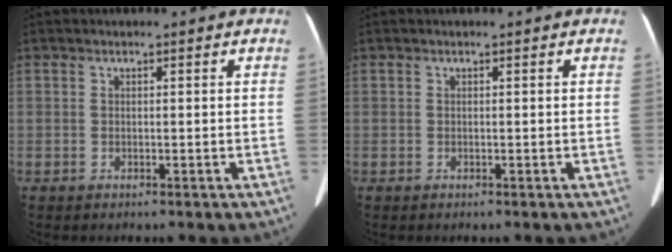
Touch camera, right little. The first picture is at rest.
{"total": 0.0}